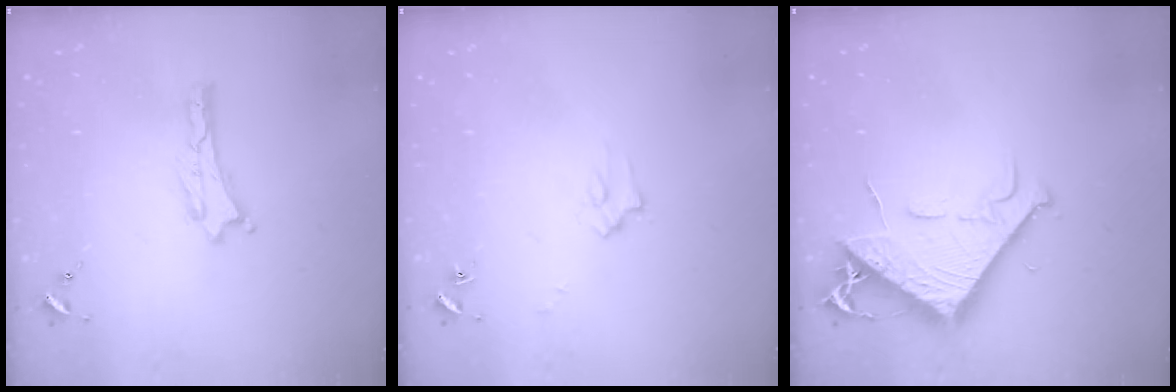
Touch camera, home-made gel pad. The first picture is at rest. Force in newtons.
{"total": 2.2, "press": 2.2, "slide": 0.2}
{"total": 9.2, "press": 9.1, "slide": 1.2}